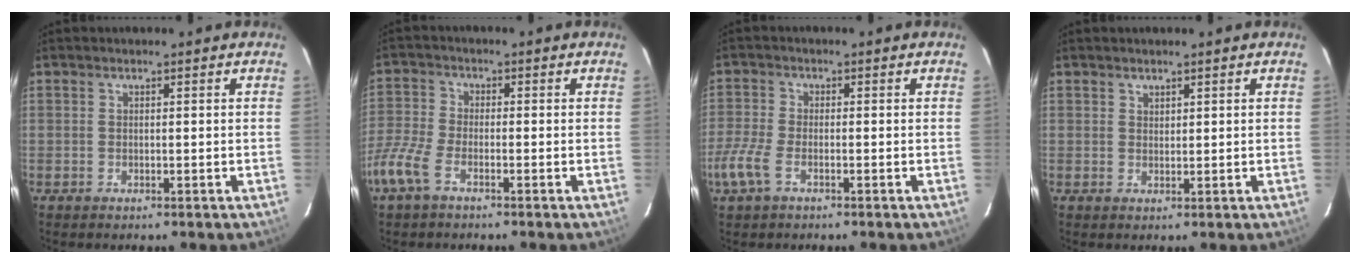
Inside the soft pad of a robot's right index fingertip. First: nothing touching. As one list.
[{"total": 7.5, "force": [-4.7, 2.9, 5.0], "torque": [-0.129, -0.005, -0.105]}, {"total": 5.8, "force": [-3.0, 2.5, 4.3], "torque": [-0.111, -0.007, -0.062]}, {"total": 1.1, "force": [0.9, 0.7, 0.1], "torque": [-0.001, 0.002, 0.017]}]